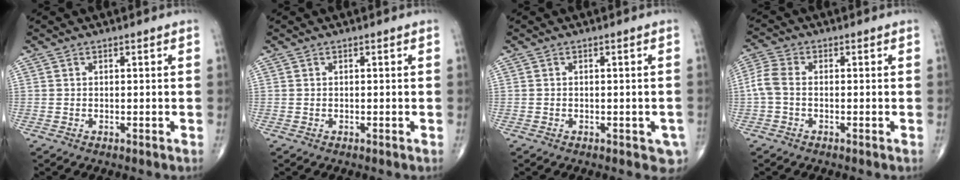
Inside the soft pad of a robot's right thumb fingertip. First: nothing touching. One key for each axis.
{"total": 0.0}
{"total": 3.0, "fx": -1.2, "fy": 1.6, "fz": 2.2, "tx": -0.010, "ty": 0.000, "tz": -0.013}
{"total": 4.2, "fx": -0.6, "fy": 2.5, "fz": 3.3, "tx": -0.085, "ty": 0.010, "tz": -0.023}